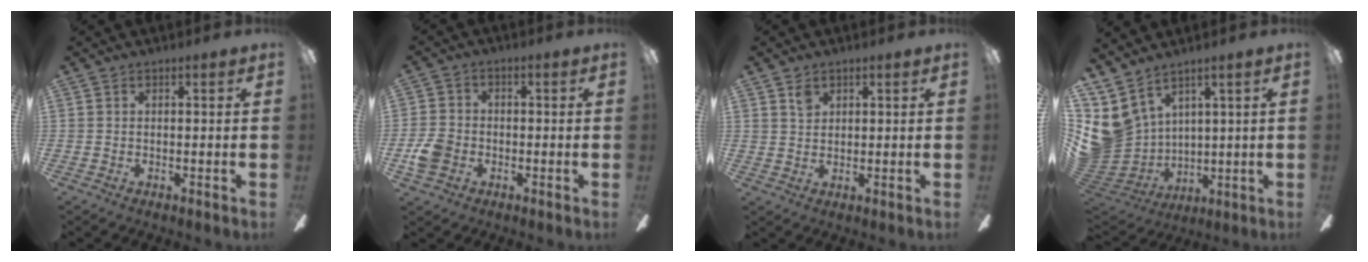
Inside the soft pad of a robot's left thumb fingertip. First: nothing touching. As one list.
[{"total": 5.9, "force": [-2.3, 4.6, 2.9], "torque": [-0.065, 0.018, -0.042]}, {"total": 2.1, "force": [1.6, 1.2, 0.7], "torque": [-0.009, -0.004, 0.029]}, {"total": 9.3, "force": [5.6, 6.9, 2.8], "torque": [-0.108, -0.048, 0.118]}]